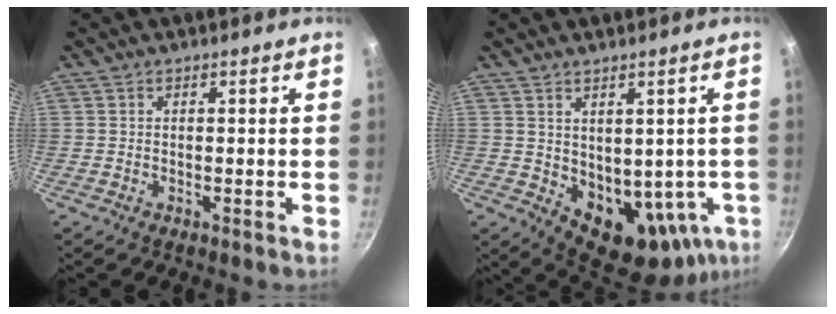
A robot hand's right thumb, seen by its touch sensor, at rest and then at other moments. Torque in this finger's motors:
{"motor_torque": [-0.37, 0.92, -0.10, -0.03, 0.09]}